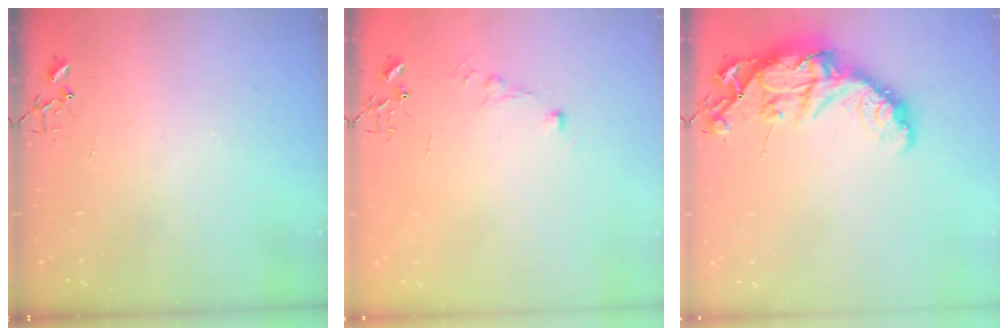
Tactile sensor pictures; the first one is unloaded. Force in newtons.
{"total": 4.4, "press": 4.4, "slide": 0.5}
{"total": 17.0, "press": 17.0, "slide": 1.3}